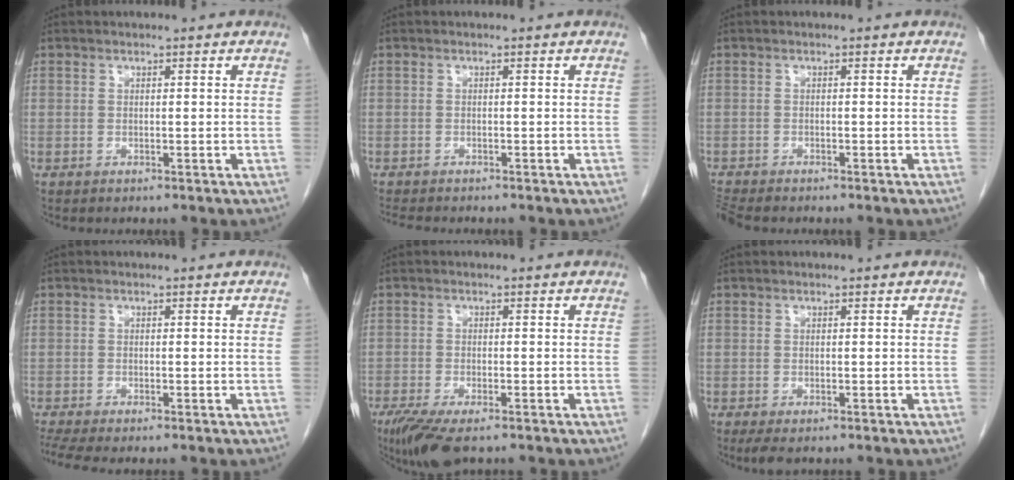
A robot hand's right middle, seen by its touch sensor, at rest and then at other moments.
{"total": 4.1, "force": [-3.6, 0.8, 1.8], "torque": [-0.031, -0.012, -0.053]}
{"total": 3.2, "force": [-2.9, 0.4, 1.1], "torque": [-0.023, -0.012, -0.051]}
{"total": 3.2, "force": [-2.6, 0.0, 1.9], "torque": [-0.044, -0.012, -0.050]}
{"total": 7.1, "force": [-4.9, 1.9, 4.7], "torque": [-0.083, -0.018, -0.081]}
{"total": 2.2, "force": [-1.3, 0.9, 1.5], "torque": [-0.026, -0.006, -0.016]}